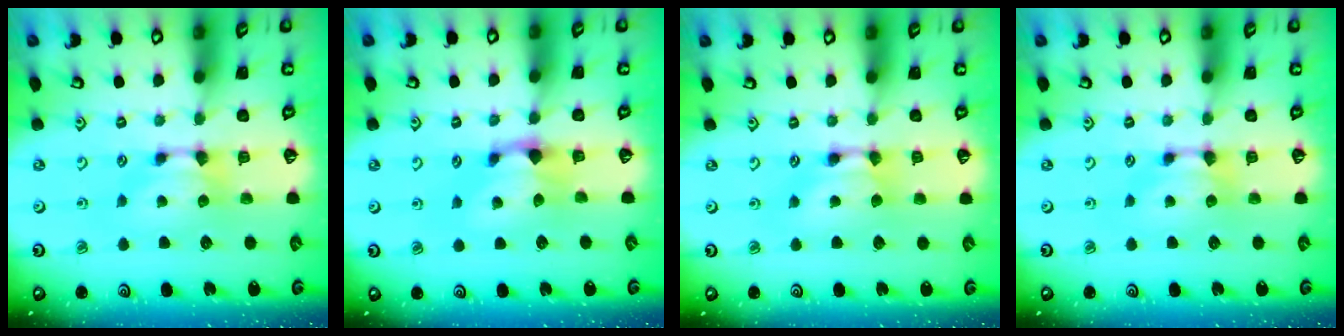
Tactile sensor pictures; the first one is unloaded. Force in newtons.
{"total": 1.2, "press": 0.1, "slide": 1.2}
{"total": 1.7, "press": 1.7, "slide": 0.1}
{"total": 0.0}